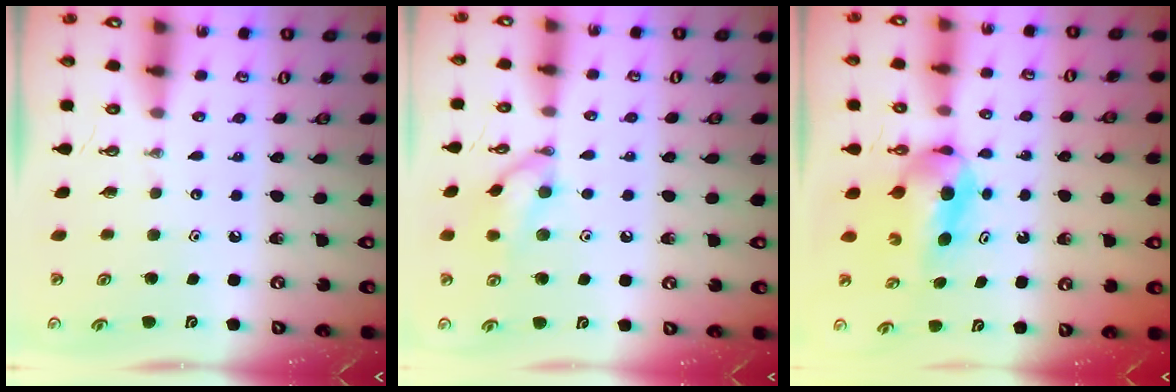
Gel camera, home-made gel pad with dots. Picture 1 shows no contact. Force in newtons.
{"total": 10.7, "press": 10.7, "slide": 0.3}
{"total": 5.7, "press": 5.0, "slide": 2.7}